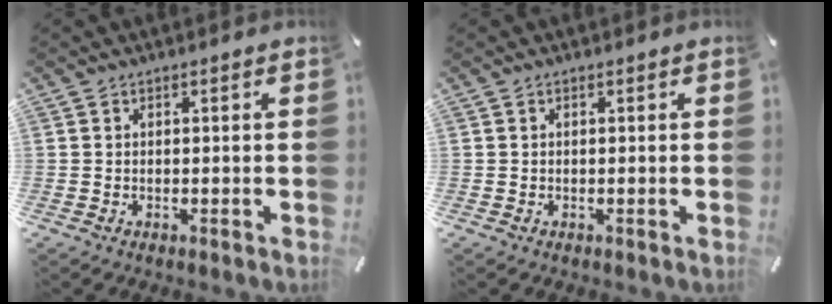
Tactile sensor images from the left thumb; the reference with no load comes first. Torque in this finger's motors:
{"motor_torque": [0.06, 0.08, 0.06, -0.12, 0.00]}